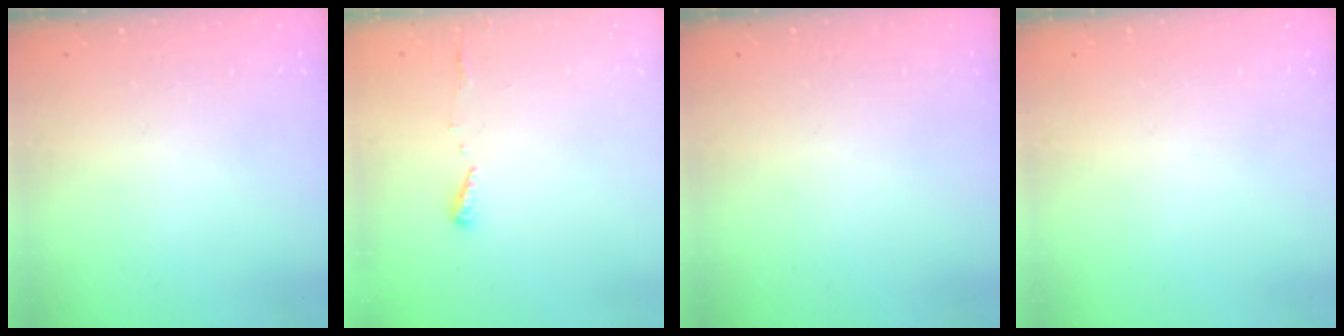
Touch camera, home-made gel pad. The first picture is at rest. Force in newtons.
{"total": 6.3, "press": 6.3, "slide": 0.5}
{"total": 0.0}
{"total": 0.0}